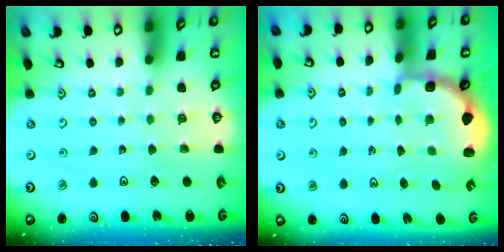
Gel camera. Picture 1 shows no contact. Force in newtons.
{"total": 2.5, "press": 1.9, "slide": 1.6}